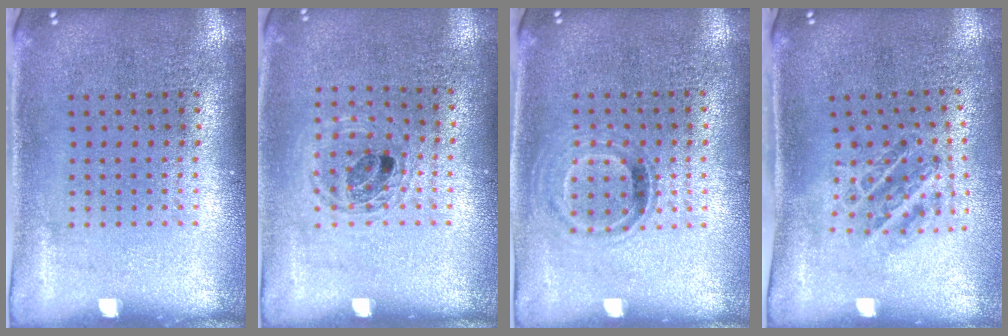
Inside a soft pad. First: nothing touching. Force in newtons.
{"total": 1.0, "press": 0.9, "slide": 0.2}
{"total": 0.9, "press": 0.8, "slide": 0.4}
{"total": 1.0, "press": 1.0, "slide": 0.2}